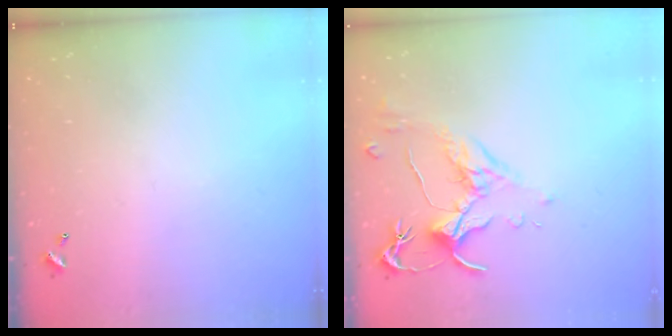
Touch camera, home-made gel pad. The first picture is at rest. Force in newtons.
{"total": 1.6, "press": 1.4, "slide": 0.7}